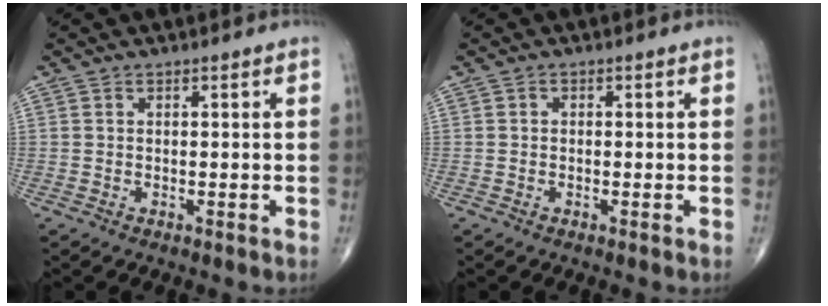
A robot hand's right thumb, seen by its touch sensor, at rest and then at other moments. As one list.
[{"total": 0.6, "force": [0.0, 0.5, 0.3], "torque": [0.001, 0.002, -0.005]}]